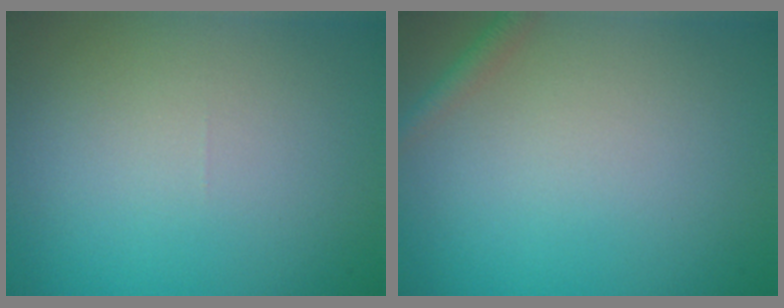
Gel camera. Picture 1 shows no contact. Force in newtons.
{"total": 1.2, "press": 1.2, "slide": 0.1}